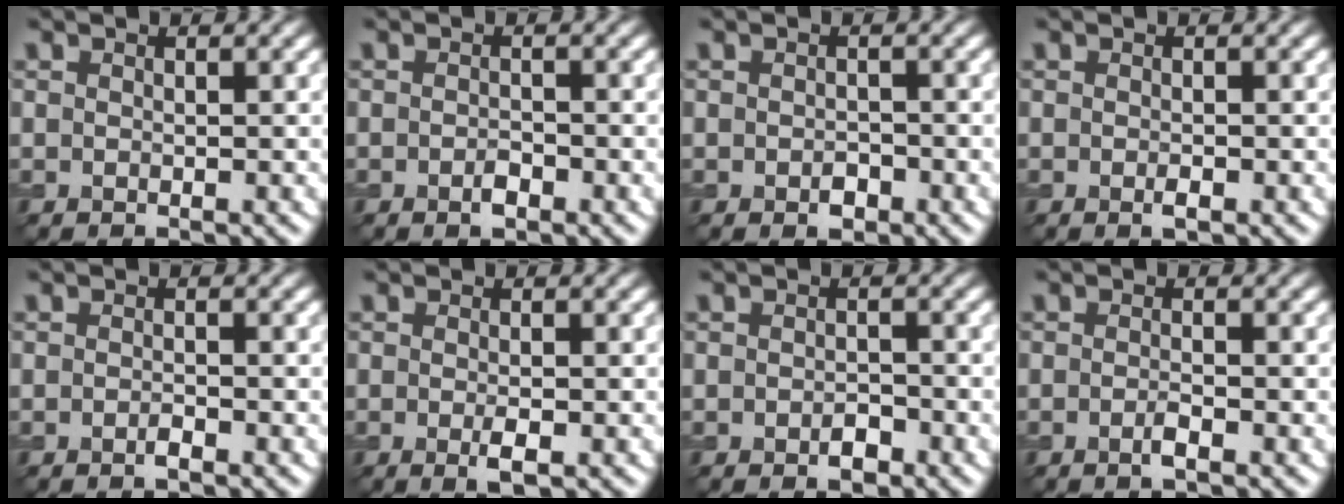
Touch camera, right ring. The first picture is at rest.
{"total": 1.1, "force": [-0.6, 0.5, 0.8], "torque": [-0.016, -0.001, -0.011]}
{"total": 1.2, "force": [-0.5, 0.8, 0.7], "torque": [-0.012, -0.002, -0.009]}
{"total": 0.8, "force": [-0.3, 0.2, 0.7], "torque": [-0.013, -0.002, -0.005]}
{"total": 0.8, "force": [-0.5, 0.1, 0.6], "torque": [-0.012, 0.000, -0.009]}
{"total": 1.5, "force": [-0.4, 0.3, 1.4], "torque": [-0.026, -0.005, -0.007]}
{"total": 1.3, "force": [-0.7, 0.7, 0.9], "torque": [-0.015, -0.001, -0.012]}
{"total": 1.2, "force": [-0.5, 0.2, 1.0], "torque": [-0.019, -0.001, -0.012]}